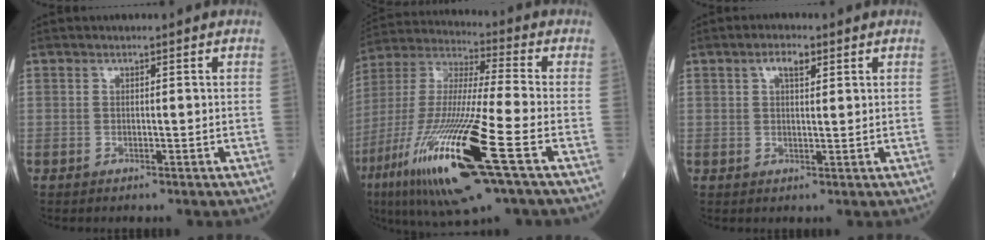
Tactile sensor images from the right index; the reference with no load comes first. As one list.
[{"total": 23.4, "force": [-9.9, 1.8, 21.1], "torque": [-0.446, -0.052, -0.183]}, {"total": 3.0, "force": [1.5, 1.1, 2.3], "torque": [-0.047, 0.005, 0.026]}]